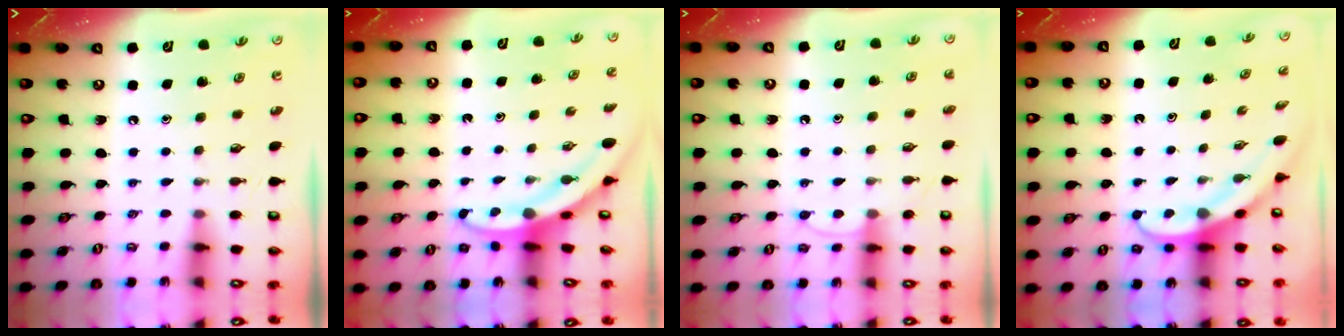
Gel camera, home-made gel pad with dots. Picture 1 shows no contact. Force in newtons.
{"total": 3.2, "press": 3.2, "slide": 0.3}
{"total": 7.3, "press": 7.2, "slide": 0.7}
{"total": 3.9, "press": 3.9, "slide": 0.3}